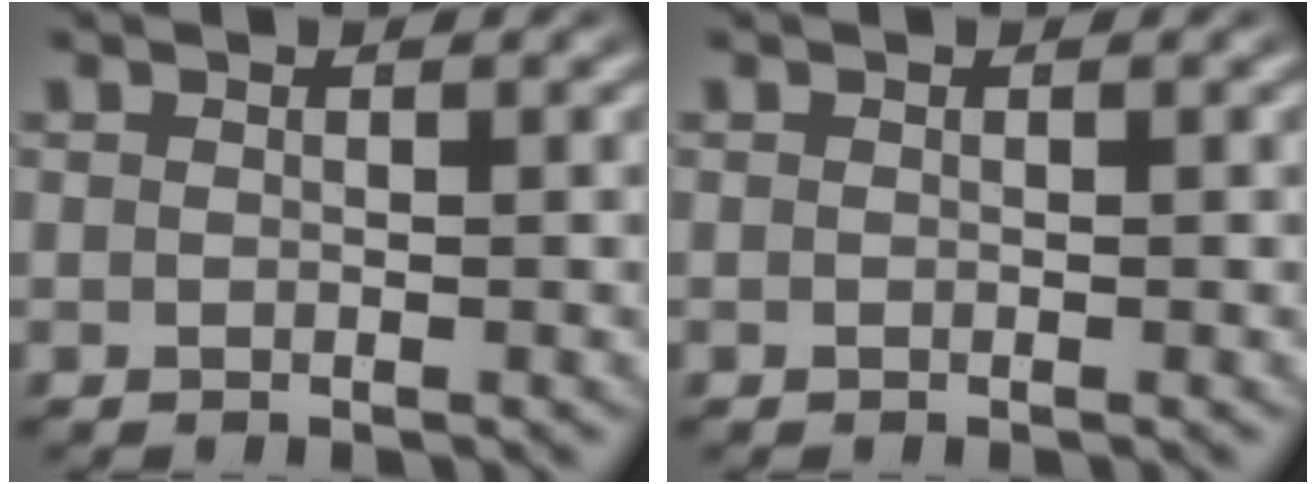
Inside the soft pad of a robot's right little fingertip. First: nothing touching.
{"total": 0.0}